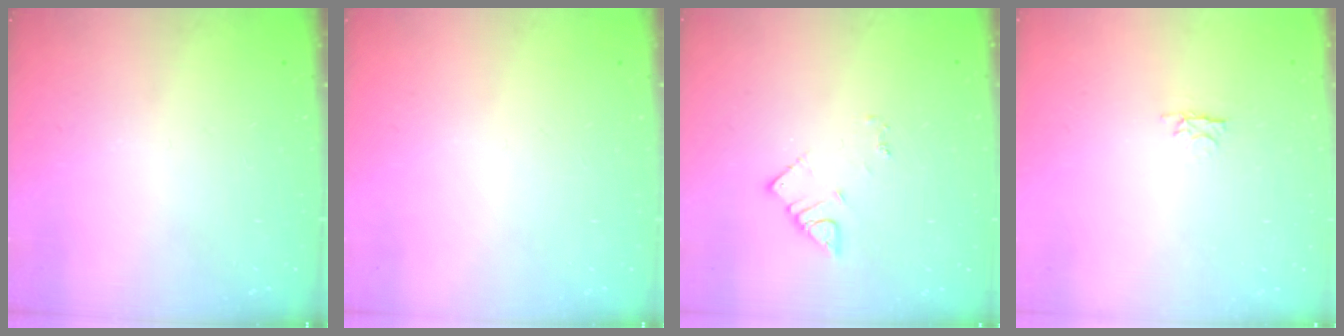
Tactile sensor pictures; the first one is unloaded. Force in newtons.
{"total": 0.0}
{"total": 3.4, "press": 3.4, "slide": 0.6}
{"total": 2.8, "press": 2.7, "slide": 0.4}